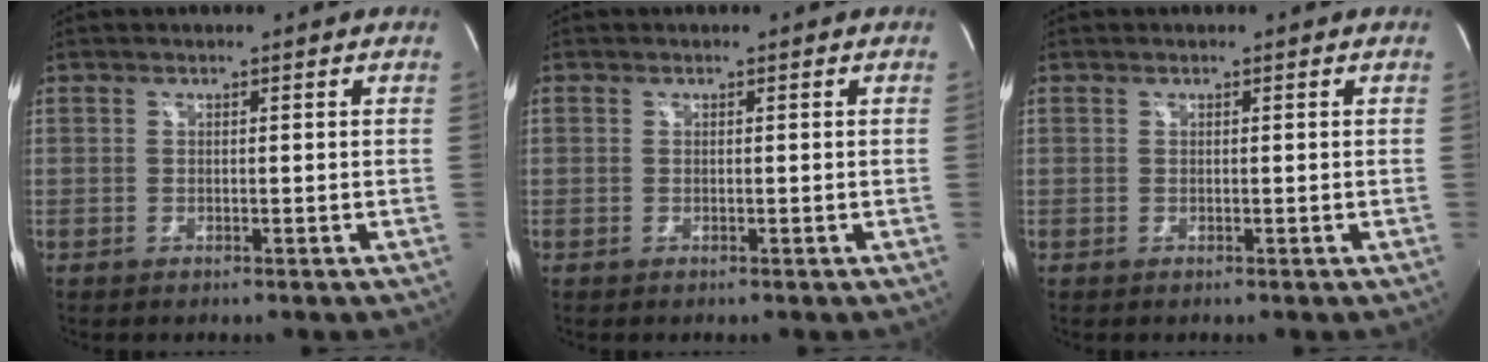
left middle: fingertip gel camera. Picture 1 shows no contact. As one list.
[{"total": 0.0}, {"total": 0.0}]